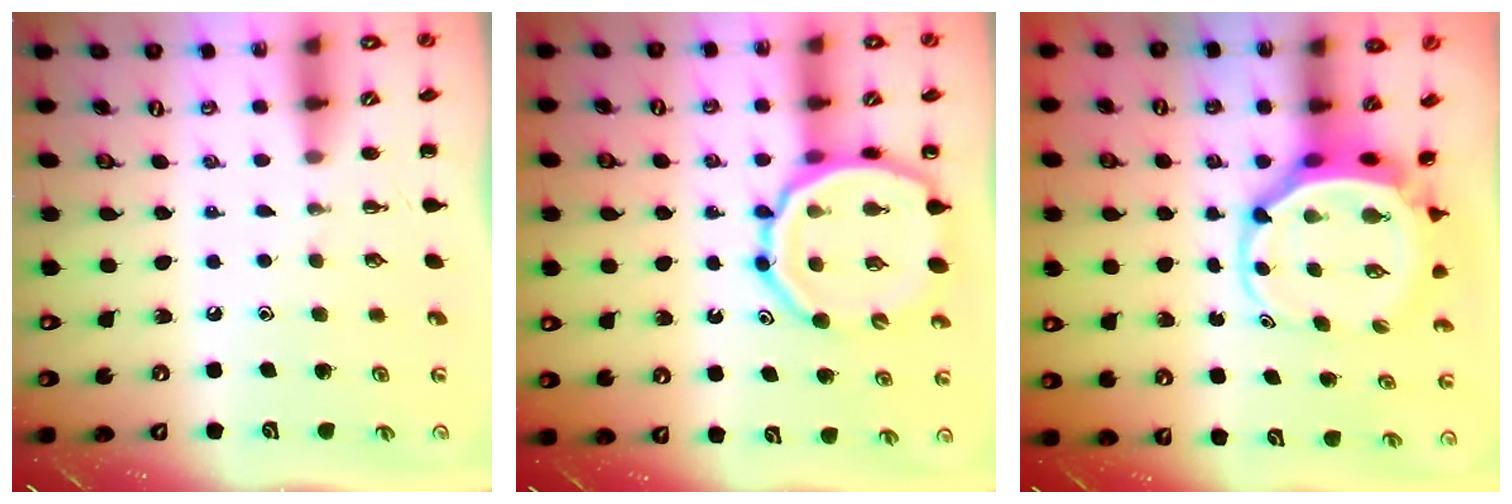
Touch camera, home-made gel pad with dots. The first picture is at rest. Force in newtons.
{"total": 15.2, "press": 14.8, "slide": 3.4}
{"total": 5.6, "press": 5.4, "slide": 1.2}